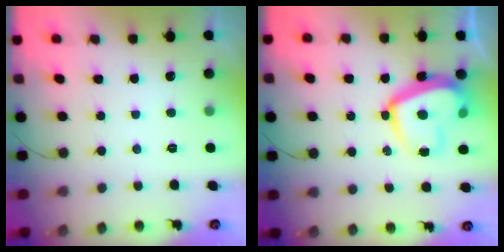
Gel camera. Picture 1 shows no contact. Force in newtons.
{"total": 14.8, "press": 14.7, "slide": 1.4}